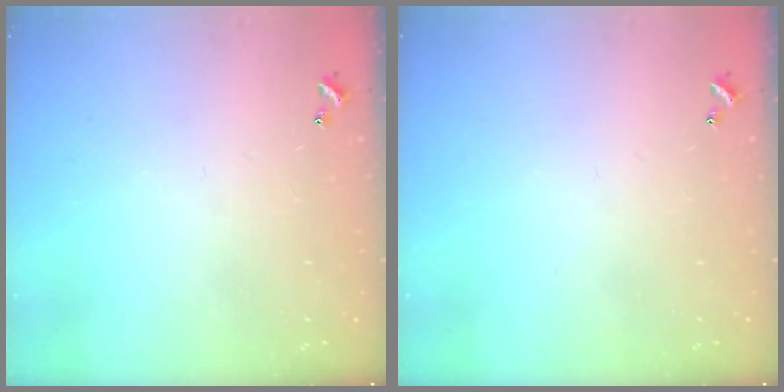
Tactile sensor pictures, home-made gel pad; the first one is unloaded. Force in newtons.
{"total": 0.0}